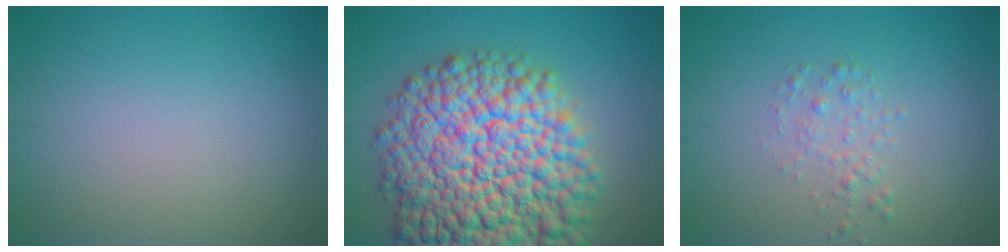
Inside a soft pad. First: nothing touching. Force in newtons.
{"total": 17.5, "press": 17.5, "slide": 0.7}
{"total": 1.4, "press": 1.4, "slide": 0.1}